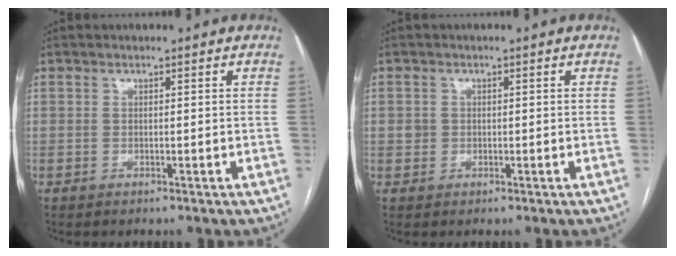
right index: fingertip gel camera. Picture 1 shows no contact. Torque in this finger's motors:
{"motor_torque": [0.06, 0.06, 0.06, 0.01]}